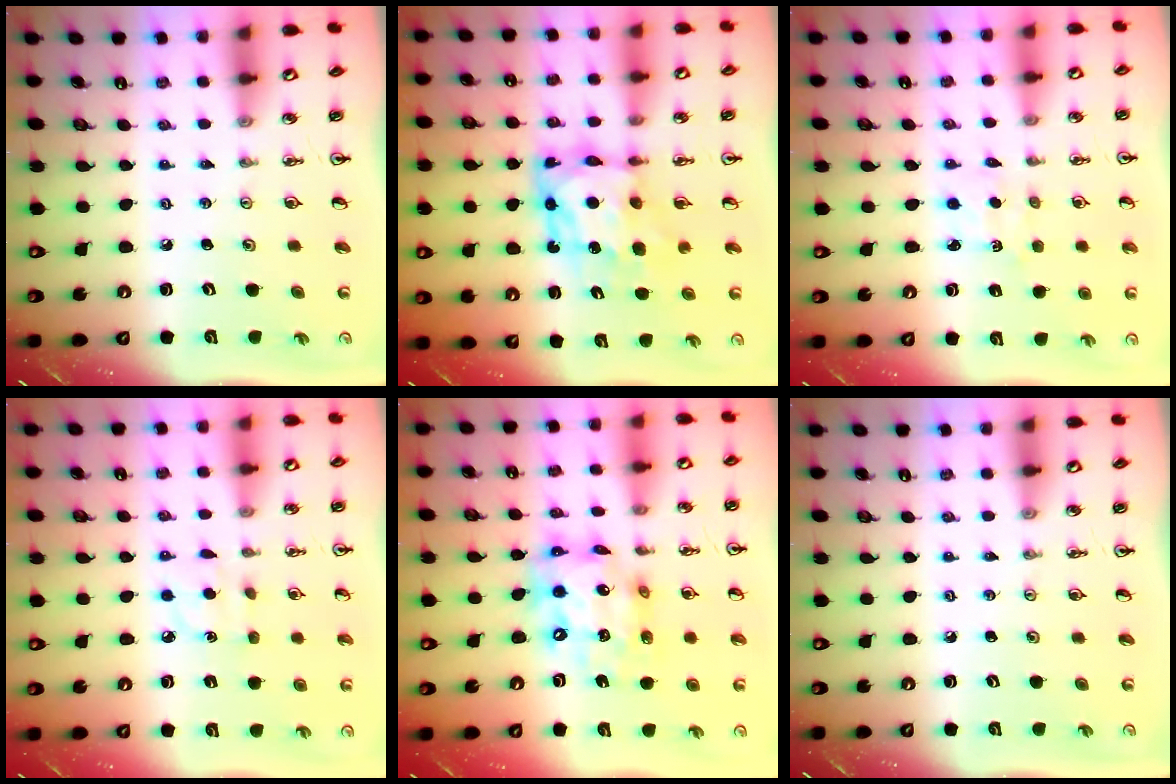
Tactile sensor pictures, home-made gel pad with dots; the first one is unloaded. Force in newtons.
{"total": 8.3, "press": 8.2, "slide": 1.2}
{"total": 2.3, "press": 2.3, "slide": 0.3}
{"total": 6.8, "press": 6.8, "slide": 0.7}
{"total": 15.6, "press": 15.5, "slide": 1.5}
{"total": 0.0}